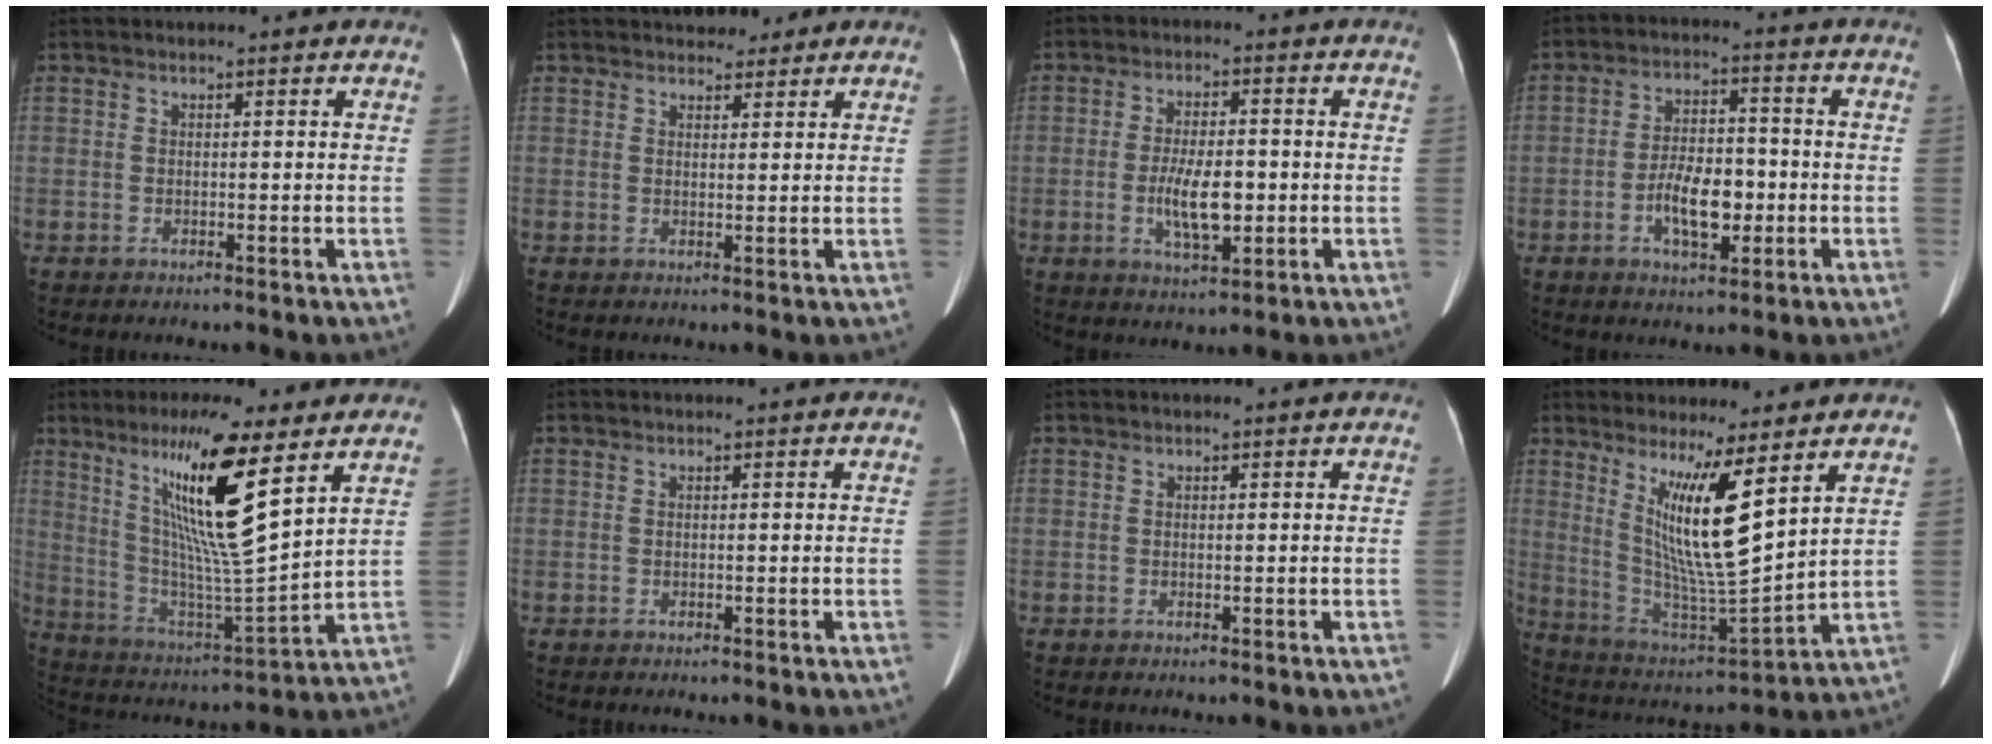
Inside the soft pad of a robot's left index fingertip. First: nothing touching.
{"total": 5.5, "force": [4.7, 2.3, 1.7], "torque": [-0.010, 0.011, 0.063]}
{"total": 7.5, "force": [-1.4, 2.5, 6.9], "torque": [-0.135, -0.003, -0.021]}
{"total": 8.1, "force": [-2.3, 3.5, 6.9], "torque": [-0.134, 0.009, -0.038]}
{"total": 17.3, "force": [8.8, 0.7, 14.9], "torque": [-0.283, -0.011, 0.156]}
{"total": 0.0}
{"total": 0.0}
{"total": 12.9, "force": [6.0, 0.7, 11.4], "torque": [-0.222, -0.025, 0.117]}